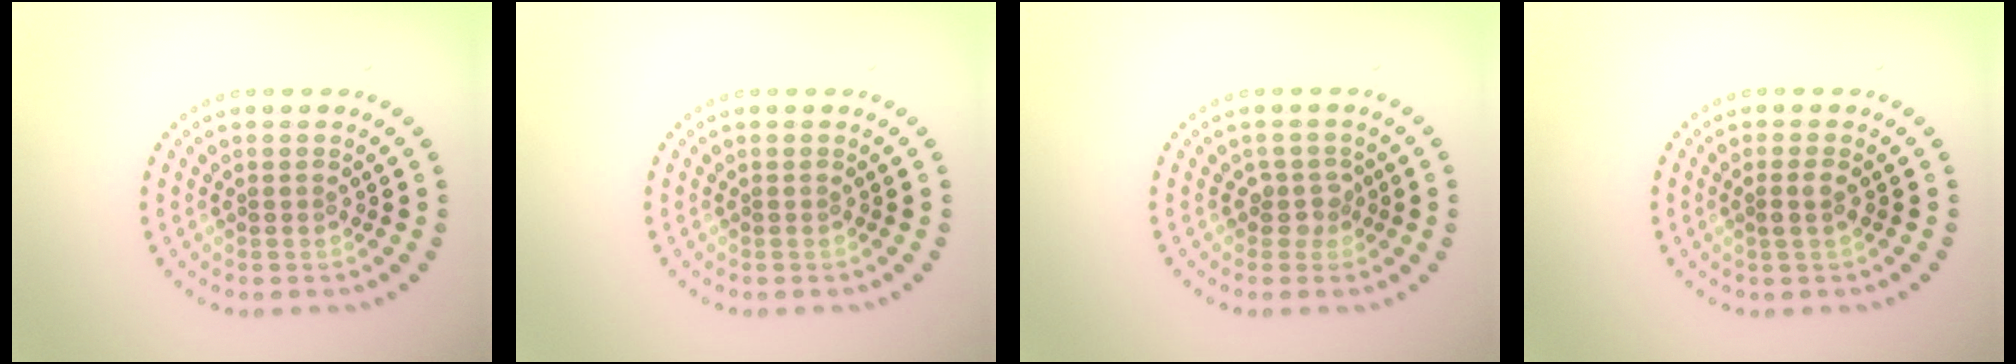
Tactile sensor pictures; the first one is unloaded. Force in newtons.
{"total": 0.0}
{"total": 1.6, "press": 1.2, "slide": 1.0}
{"total": 1.1, "press": 1.0, "slide": 0.5}